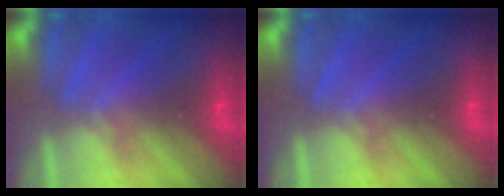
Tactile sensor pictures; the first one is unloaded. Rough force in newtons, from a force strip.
{"total": 0.0}